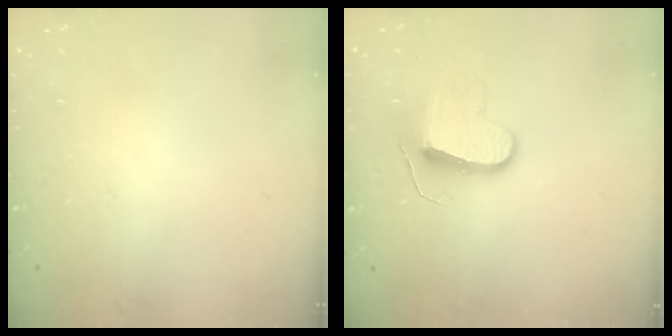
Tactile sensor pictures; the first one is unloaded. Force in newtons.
{"total": 9.2, "press": 9.2, "slide": 0.3}